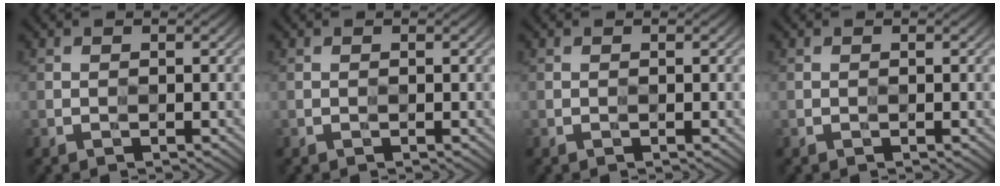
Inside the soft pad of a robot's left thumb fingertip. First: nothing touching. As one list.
[{"total": 0.0}, {"total": 0.0}, {"total": 0.0}]